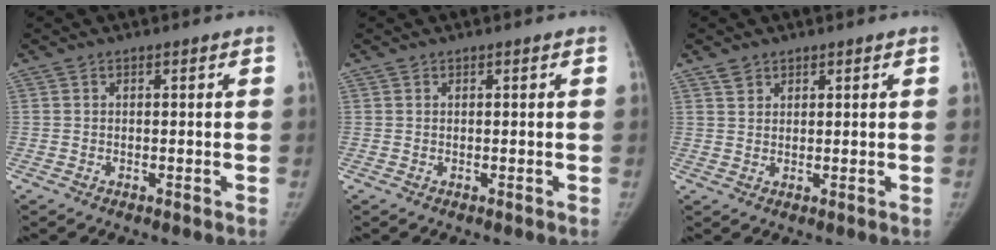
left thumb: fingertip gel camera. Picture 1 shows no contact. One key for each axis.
{"total": 0.0}
{"total": 2.2, "fx": 1.6, "fy": 1.4, "fz": 0.4, "tx": 0.002, "ty": -0.004, "tz": 0.027}